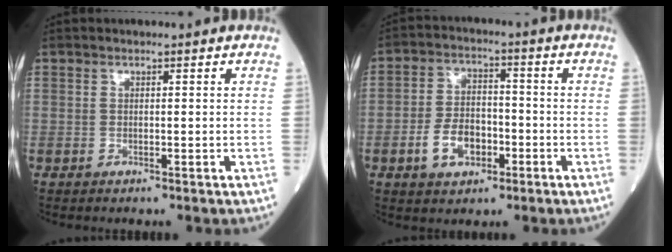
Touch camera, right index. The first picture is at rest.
{"total": 7.3, "force": [-2.8, 4.4, 5.1], "torque": [-0.104, 0.011, -0.051]}